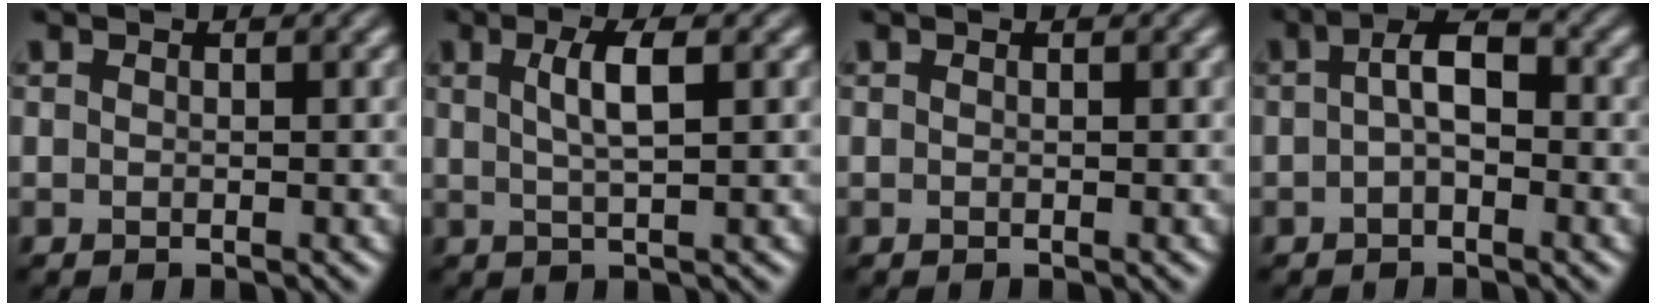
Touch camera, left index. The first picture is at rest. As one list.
[{"total": 3.2, "force": [0.9, 0.8, 3.0], "torque": [-0.049, 0.005, 0.015]}, {"total": 0.0}, {"total": 3.2, "force": [-0.1, 1.4, 2.9], "torque": [-0.053, 0.009, -0.011]}]